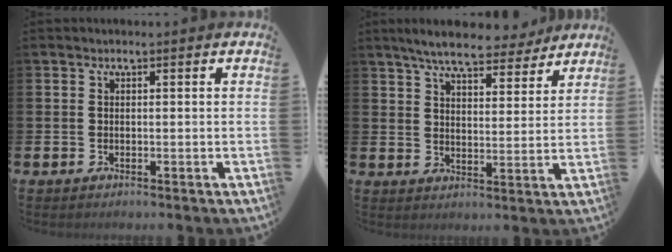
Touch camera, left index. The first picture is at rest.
{"total": 7.5, "force": [6.9, 1.4, 2.6], "torque": [-0.059, -0.034, 0.120]}